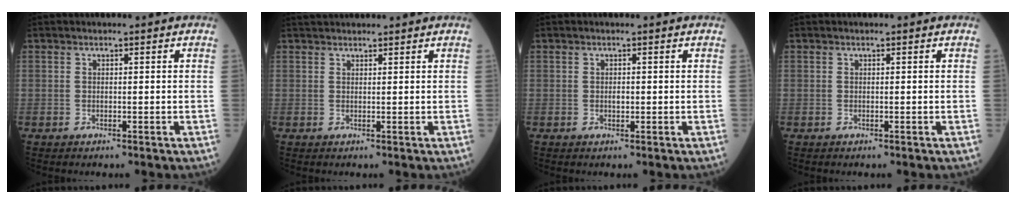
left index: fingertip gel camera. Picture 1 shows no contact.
{"total": 4.0, "force": [3.7, 0.7, 1.3], "torque": [-0.012, 0.034, 0.055]}
{"total": 0.7, "force": [0.0, 0.4, 0.5], "torque": [-0.011, 0.000, 0.001]}
{"total": 0.0}